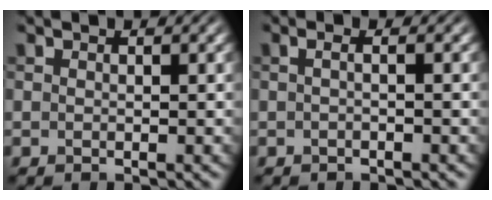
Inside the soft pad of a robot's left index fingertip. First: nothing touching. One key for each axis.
{"total": 1.4, "fx": 0.0, "fy": 0.5, "fz": 1.2, "tx": -0.015, "ty": -0.005, "tz": -0.010}